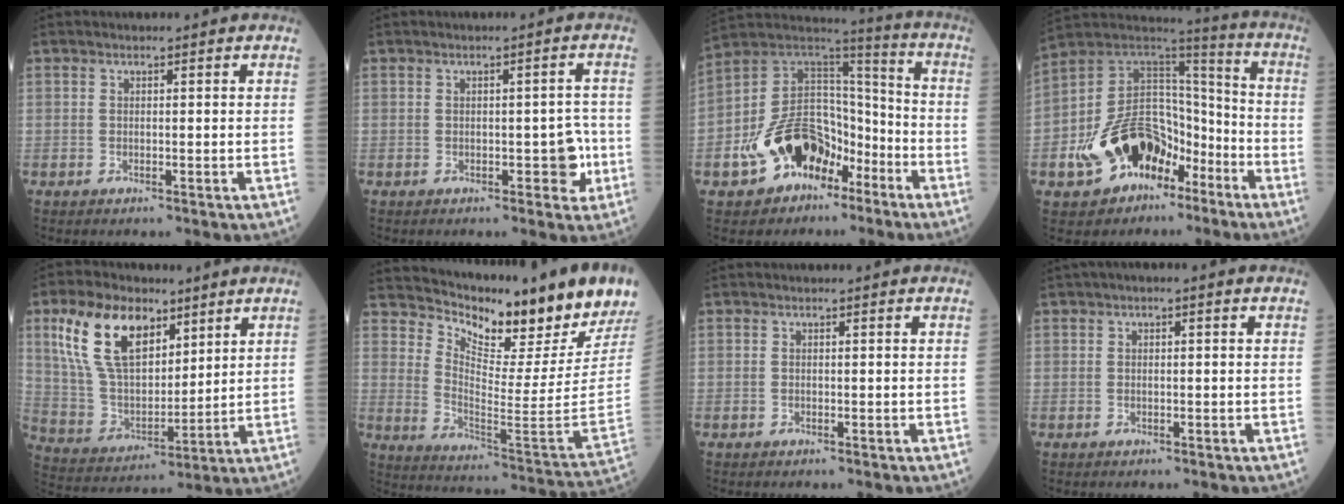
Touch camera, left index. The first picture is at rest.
{"total": 3.4, "force": [-1.0, 1.7, 2.8], "torque": [-0.029, 0.012, -0.005]}
{"total": 15.5, "force": [-7.9, 9.9, 9.0], "torque": [-0.184, 0.033, -0.133]}
{"total": 17.5, "force": [-8.5, 10.8, 10.9], "torque": [-0.213, 0.031, -0.141]}
{"total": 15.0, "force": [8.0, 8.1, 9.8], "torque": [-0.213, 0.030, 0.160]}
{"total": 21.4, "force": [19.0, 1.4, 9.8], "torque": [-0.179, -0.103, 0.273]}
{"total": 0.0}
{"total": 1.3, "force": [0.0, 0.2, 1.3], "torque": [-0.021, 0.009, 0.004]}